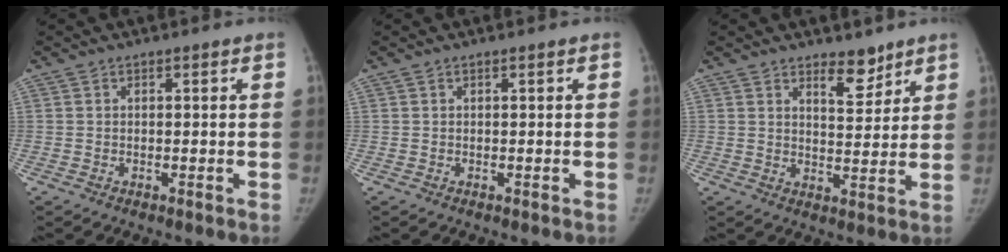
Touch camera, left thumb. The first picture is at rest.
{"total": 0.0}
{"total": 5.6, "force": [4.2, 2.4, 2.7], "torque": [-0.019, -0.035, 0.066]}